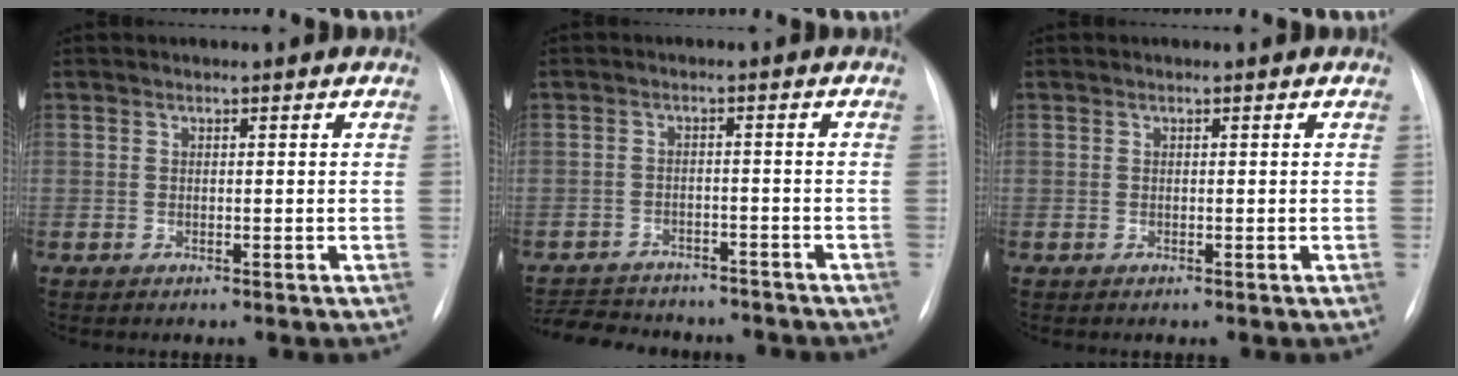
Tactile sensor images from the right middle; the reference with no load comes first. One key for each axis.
{"total": 13.0, "fx": -11.5, "fy": 4.7, "fz": 3.7, "tx": -0.079, "ty": 0.011, "tz": -0.151}
{"total": 0.0}